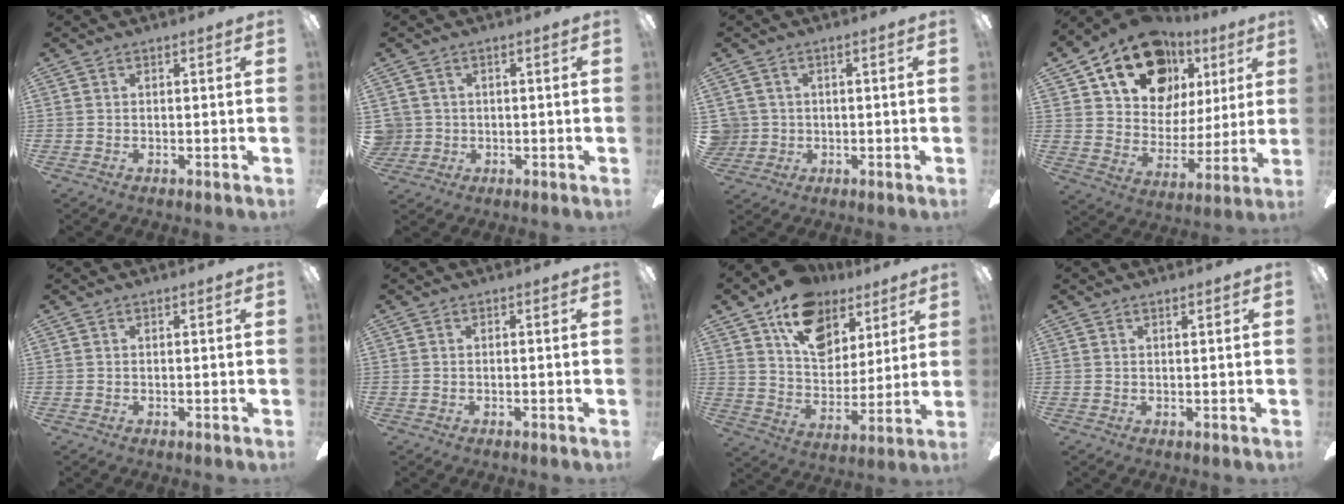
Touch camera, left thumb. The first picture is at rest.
{"total": 3.1, "force": [0.6, 3.1, 0.2], "torque": [-0.013, 0.008, 0.011]}
{"total": 3.5, "force": [0.6, 3.4, 0.2], "torque": [-0.015, 0.010, 0.014]}
{"total": 20.3, "force": [12.2, 13.2, 9.4], "torque": [-0.172, -0.056, 0.225]}
{"total": 0.0}
{"total": 0.0}
{"total": 17.3, "force": [10.8, 11.1, 7.9], "torque": [-0.122, -0.054, 0.198]}
{"total": 0.8, "force": [0.8, 0.0, 0.3], "torque": [-0.007, -0.001, 0.014]}